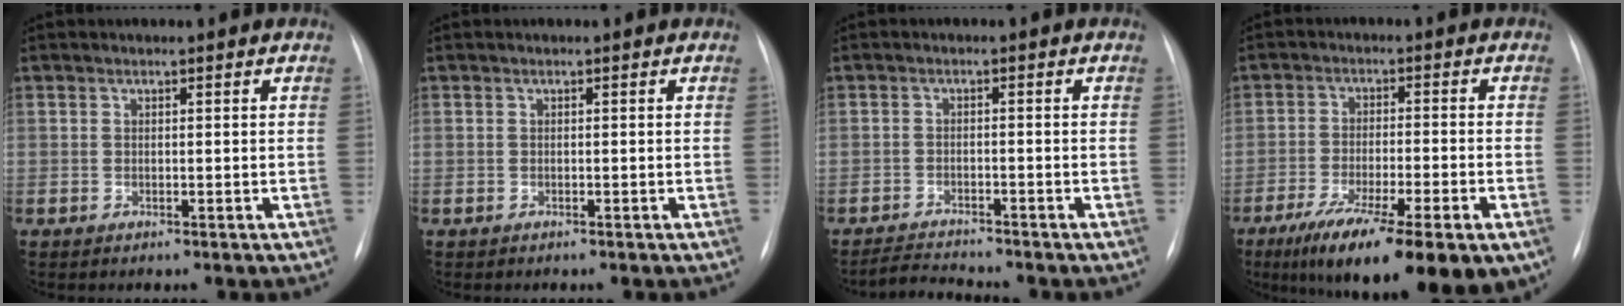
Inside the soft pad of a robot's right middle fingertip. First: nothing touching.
{"total": 0.0}
{"total": 3.5, "force": [-3.4, -0.5, 0.0], "torque": [-0.005, -0.021, -0.058]}
{"total": 18.3, "force": [-10.8, 3.6, 14.3], "torque": [-0.195, -0.037, -0.167]}